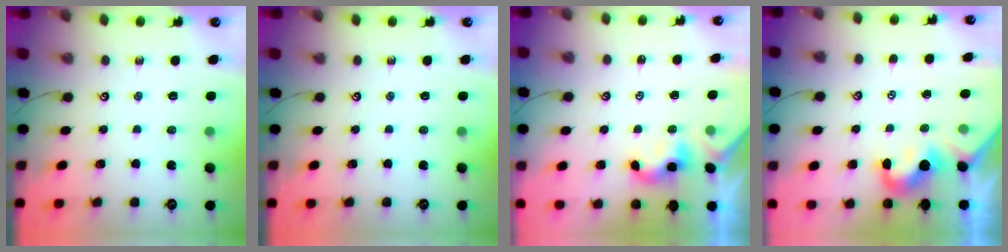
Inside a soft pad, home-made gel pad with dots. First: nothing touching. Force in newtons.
{"total": 0.0}
{"total": 2.2, "press": 2.2, "slide": 0.2}
{"total": 1.8, "press": 1.6, "slide": 0.8}